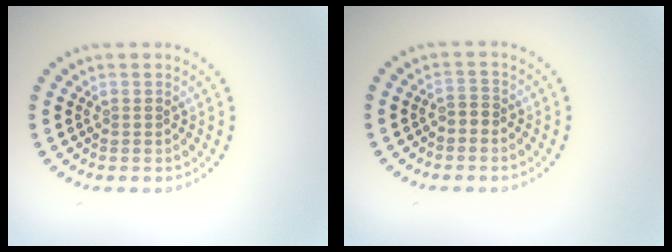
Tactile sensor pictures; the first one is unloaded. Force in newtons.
{"total": 0.9, "press": 0.7, "slide": 0.6}